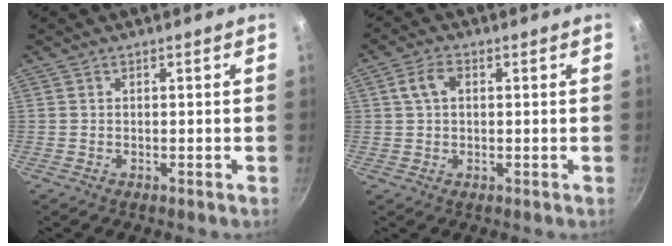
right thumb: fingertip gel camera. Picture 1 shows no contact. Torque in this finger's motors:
{"motor_torque": [1.09, 1.16, 1.30, 0.93, 0.51]}